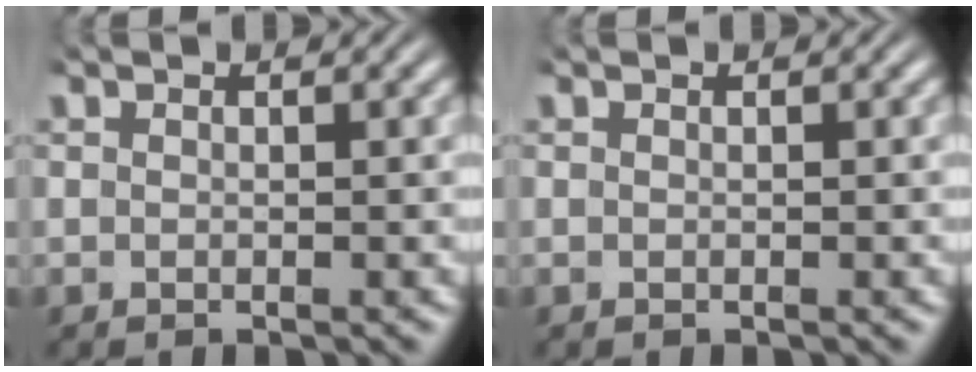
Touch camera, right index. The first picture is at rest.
{"total": 0.0}